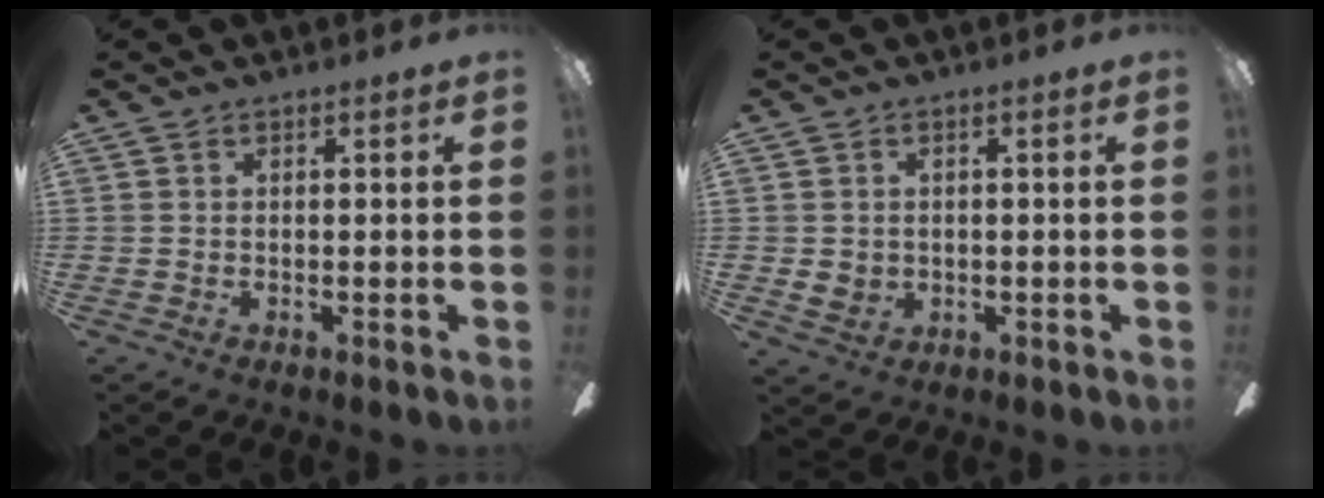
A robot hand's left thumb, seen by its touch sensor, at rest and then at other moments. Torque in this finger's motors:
{"motor_torque": [0.07, 0.07, -0.17, 0.09, 0.02]}